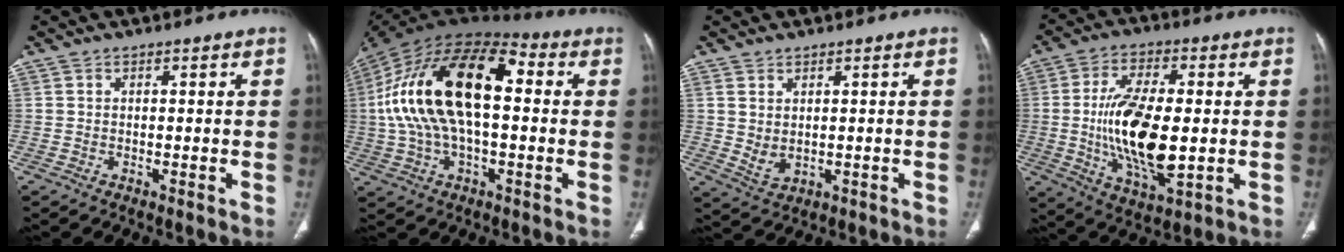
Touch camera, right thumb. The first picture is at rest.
{"total": 23.8, "force": [2.2, 12.1, 20.3], "torque": [-0.382, 0.037, 0.025]}
{"total": 3.3, "force": [0.6, 2.2, 2.3], "torque": [-0.039, -0.010, 0.025]}
{"total": 17.3, "force": [-0.9, 7.3, 15.7], "torque": [-0.290, -0.012, -0.009]}